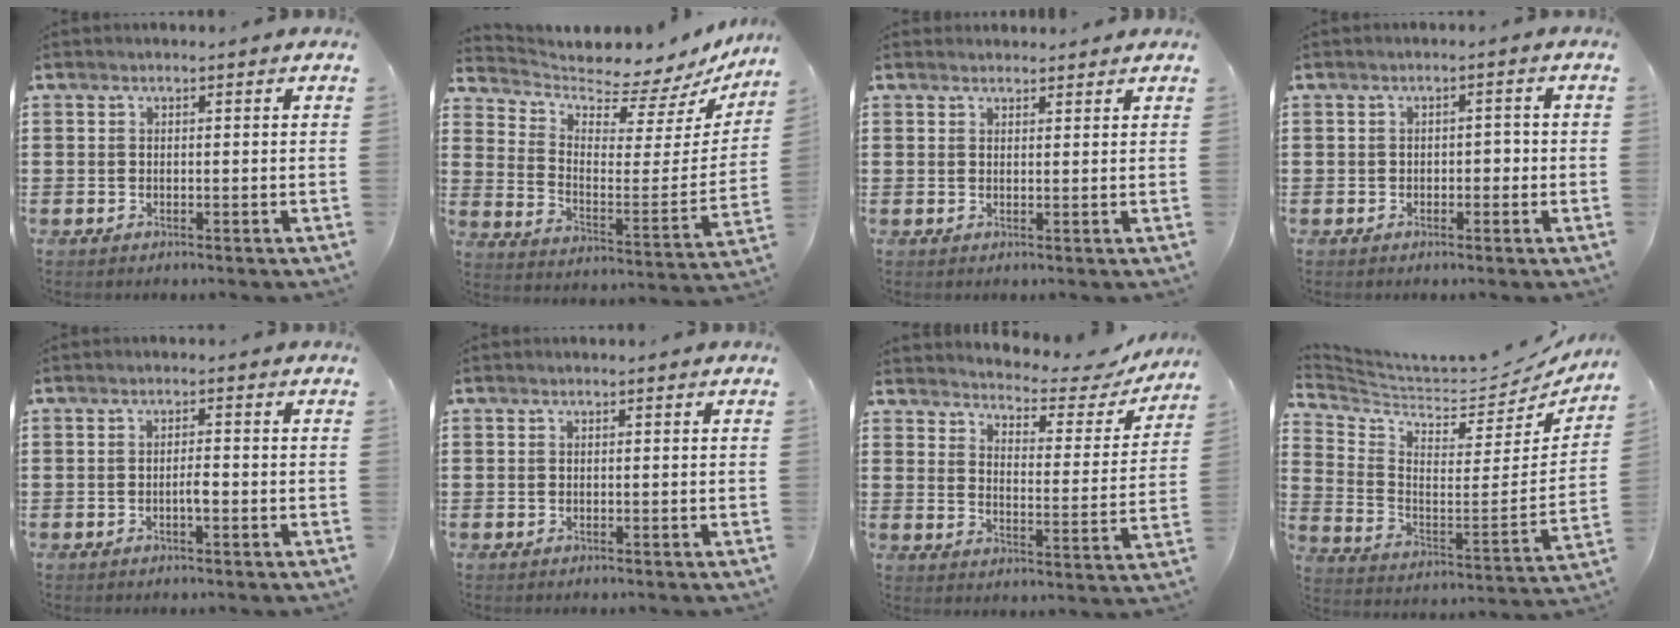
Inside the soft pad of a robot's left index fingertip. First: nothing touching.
{"total": 4.4, "force": [4.1, 1.2, 0.9], "torque": [-0.034, -0.057, 0.063]}
{"total": 1.5, "force": [1.4, 0.4, 0.1], "torque": [-0.006, 0.003, 0.028]}
{"total": 1.6, "force": [-0.5, 1.0, 1.1], "torque": [-0.025, 0.004, -0.014]}
{"total": 1.9, "force": [-0.6, 0.4, 1.8], "torque": [-0.034, 0.002, -0.011]}
{"total": 0.0}
{"total": 3.9, "force": [3.7, 0.6, 1.0], "torque": [-0.037, -0.032, 0.055]}
{"total": 5.0, "force": [4.8, 1.0, 1.0], "torque": [-0.047, -0.058, 0.074]}